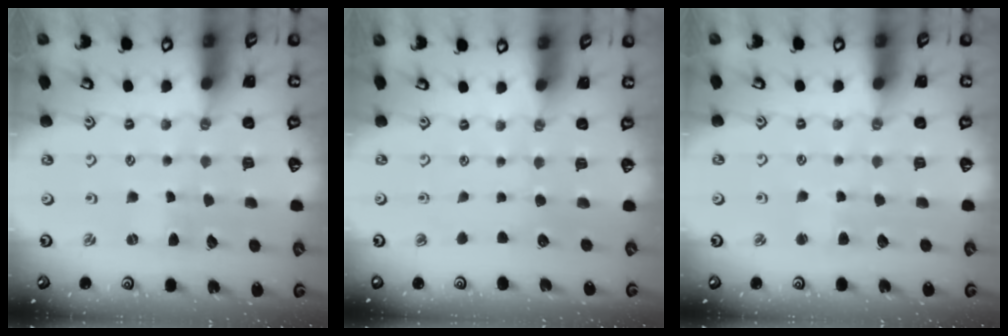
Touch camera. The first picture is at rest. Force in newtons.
{"total": 0.0}
{"total": 2.0, "press": 1.9, "slide": 0.6}